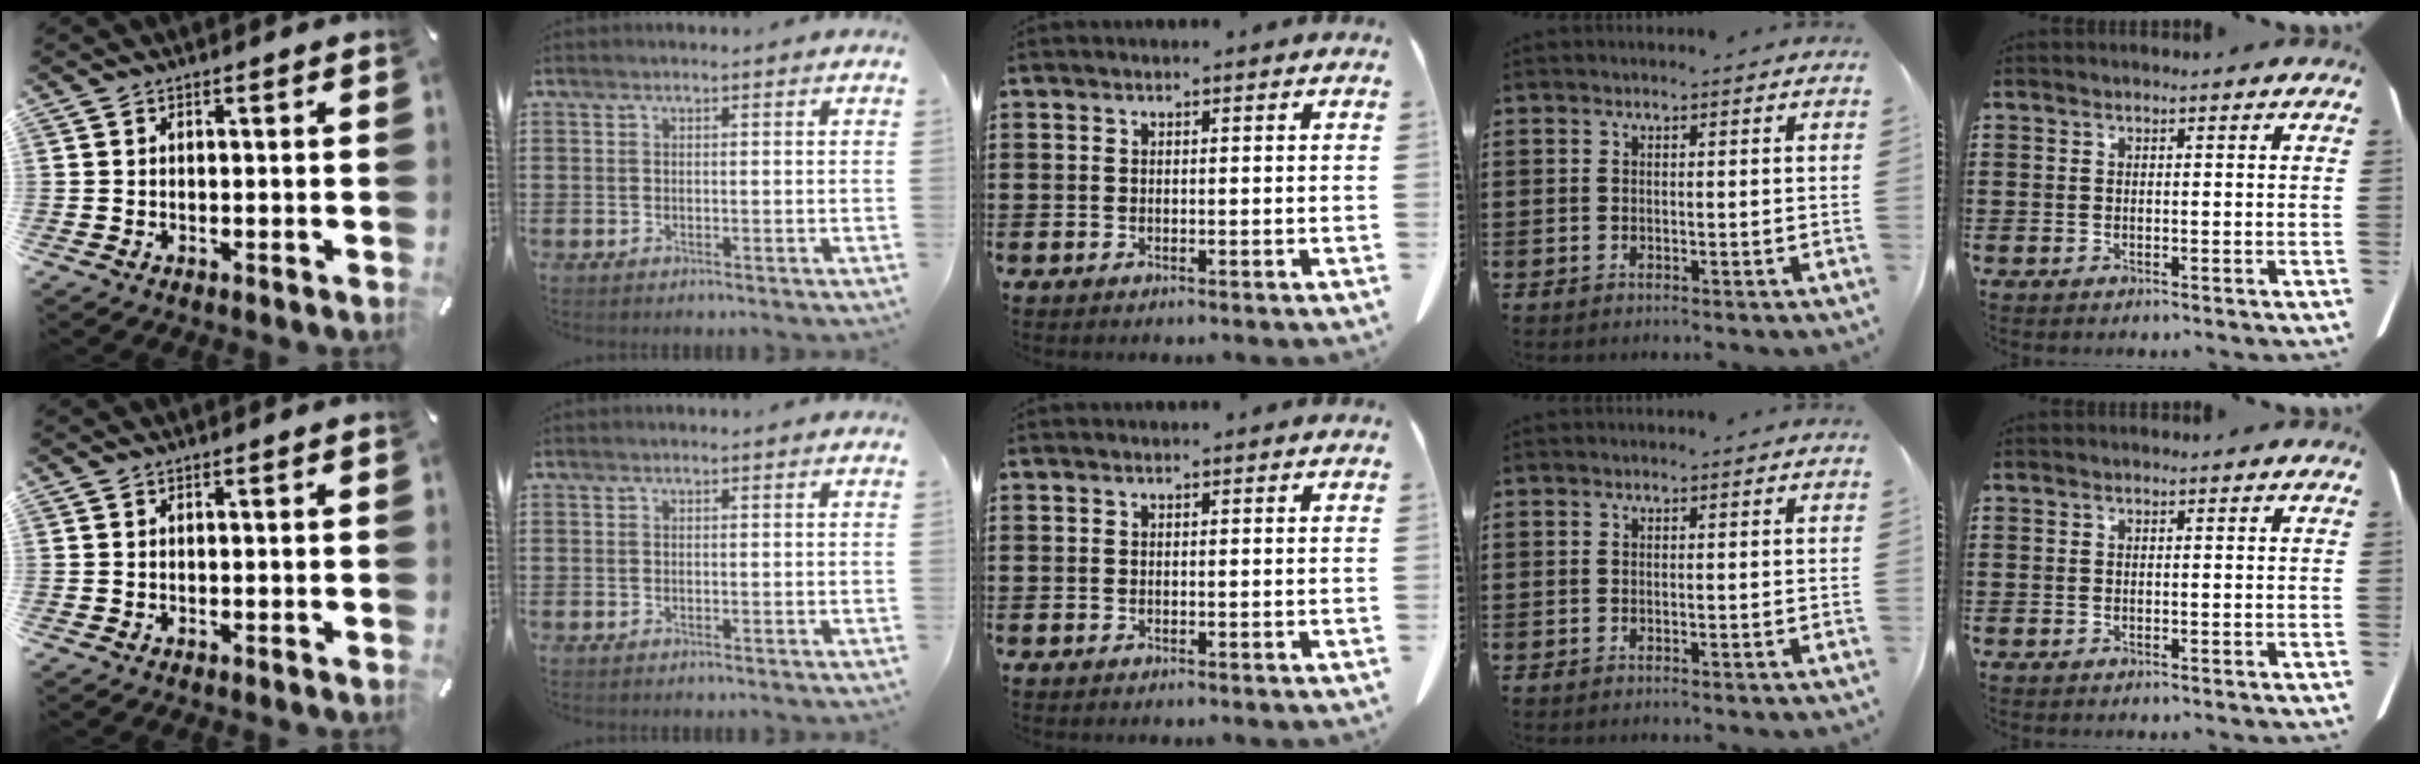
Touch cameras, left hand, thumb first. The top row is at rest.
{}